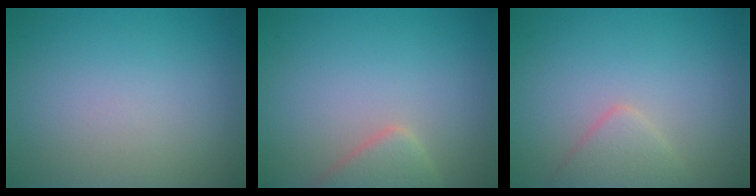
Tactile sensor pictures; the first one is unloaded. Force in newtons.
{"total": 2.8, "press": 2.7, "slide": 0.1}
{"total": 2.2, "press": 2.2, "slide": 0.1}